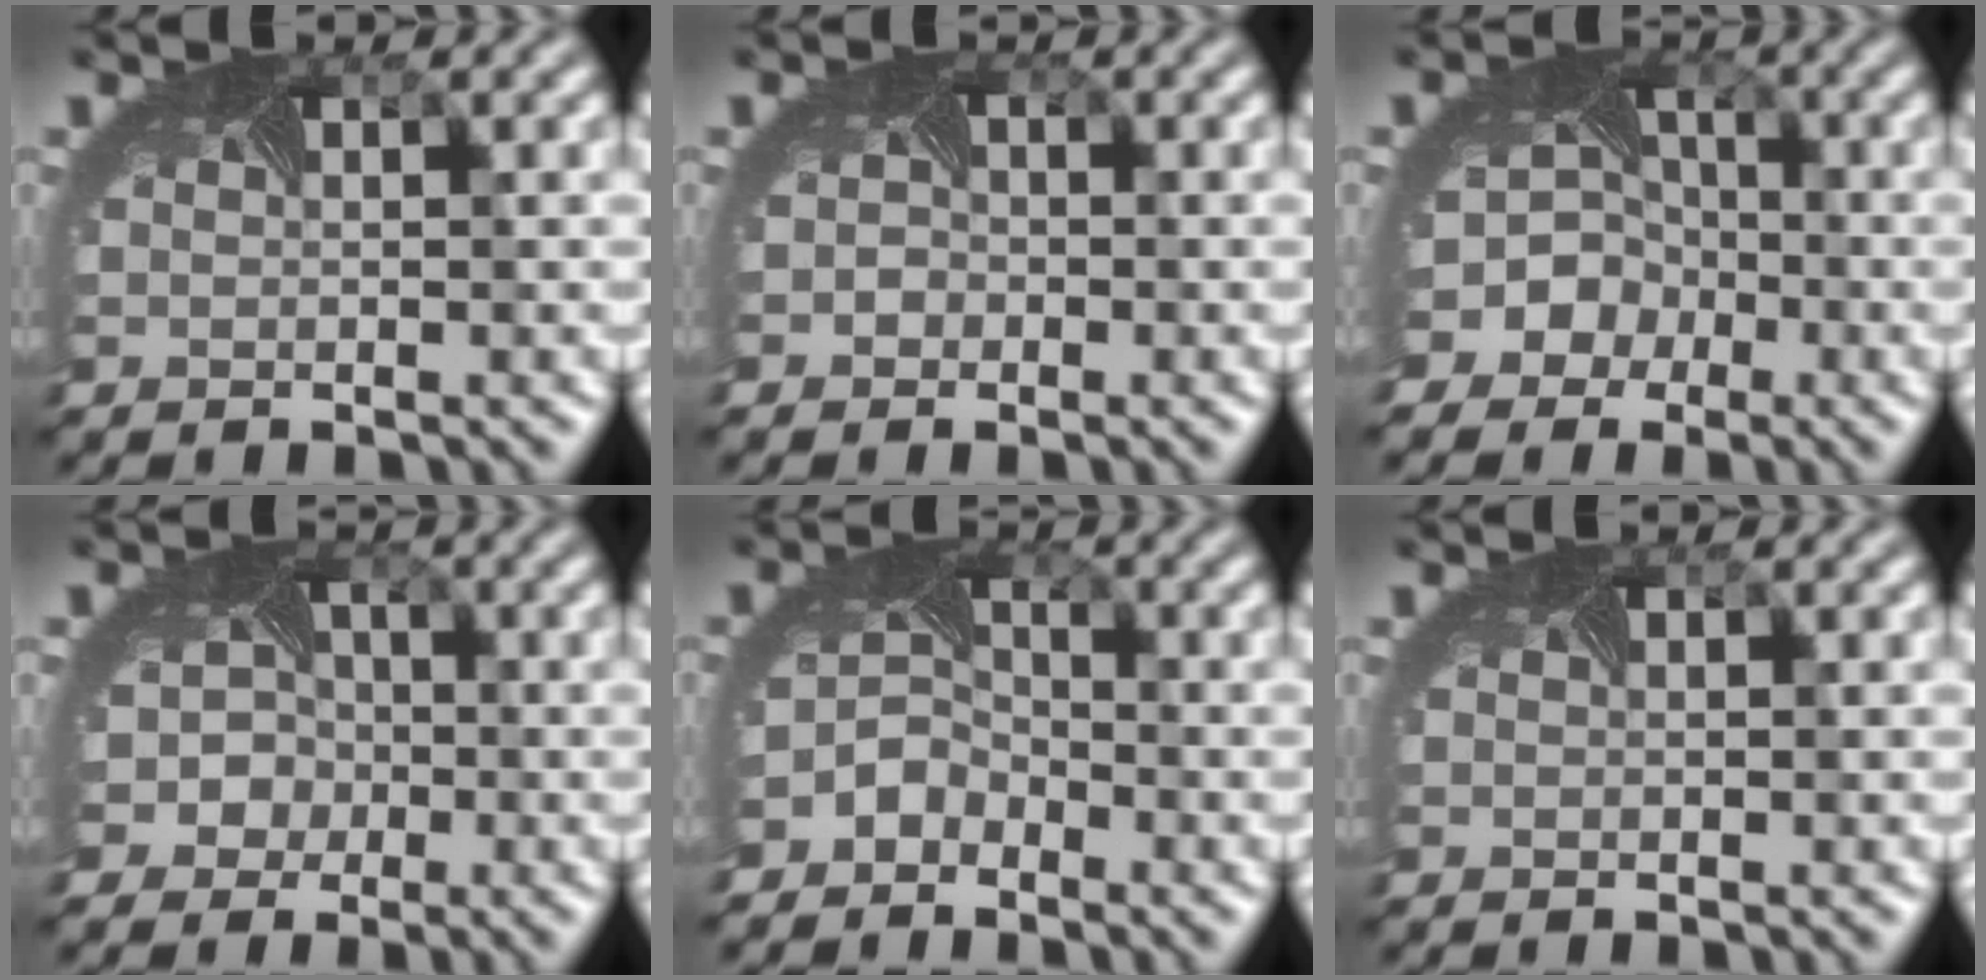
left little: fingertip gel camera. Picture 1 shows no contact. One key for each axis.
{"total": 1.4, "fx": -0.3, "fy": 1.3, "fz": 0.4, "tx": 0.004, "ty": -0.003, "tz": -0.013}
{"total": 8.5, "fx": -3.3, "fy": 7.4, "fz": 2.3, "tx": -0.042, "ty": -0.001, "tz": -0.077}
{"total": 4.9, "fx": -1.3, "fy": 4.4, "fz": 1.5, "tx": -0.008, "ty": 0.010, "tz": -0.038}
{"total": 2.5, "fx": -2.0, "fy": 1.4, "fz": 0.4, "tx": -0.016, "ty": -0.003, "tz": -0.046}
{"total": 0.0}